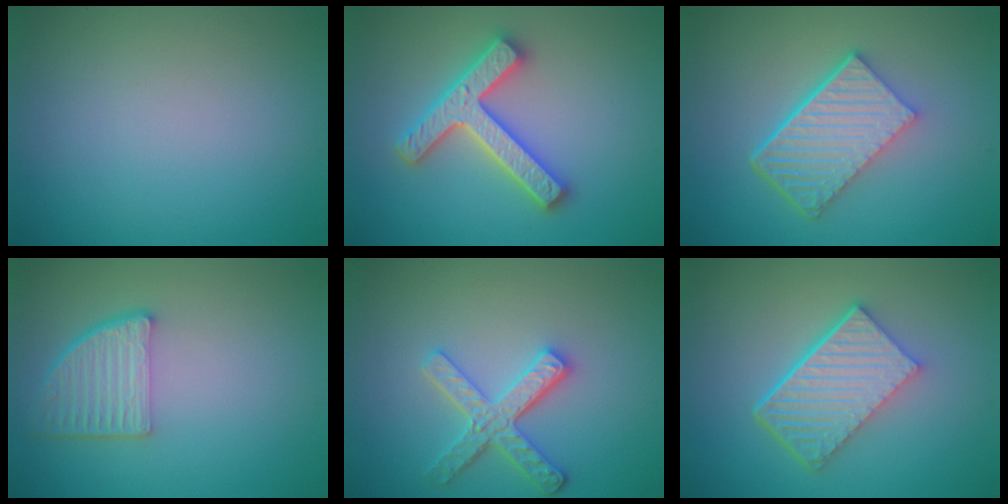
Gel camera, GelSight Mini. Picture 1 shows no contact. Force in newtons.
{"total": 4.8, "press": 4.7, "slide": 0.9}
{"total": 6.3, "press": 4.3, "slide": 4.7}
{"total": 4.5, "press": 3.4, "slide": 2.9}
{"total": 3.7, "press": 3.2, "slide": 1.7}
{"total": 6.7, "press": 4.4, "slide": 4.9}